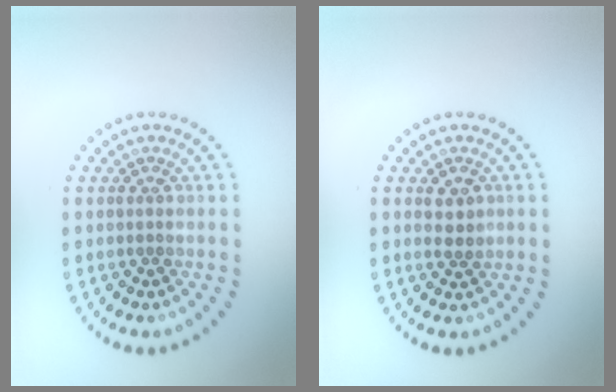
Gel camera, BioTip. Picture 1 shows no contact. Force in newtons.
{"total": 1.9, "press": 1.8, "slide": 0.6}